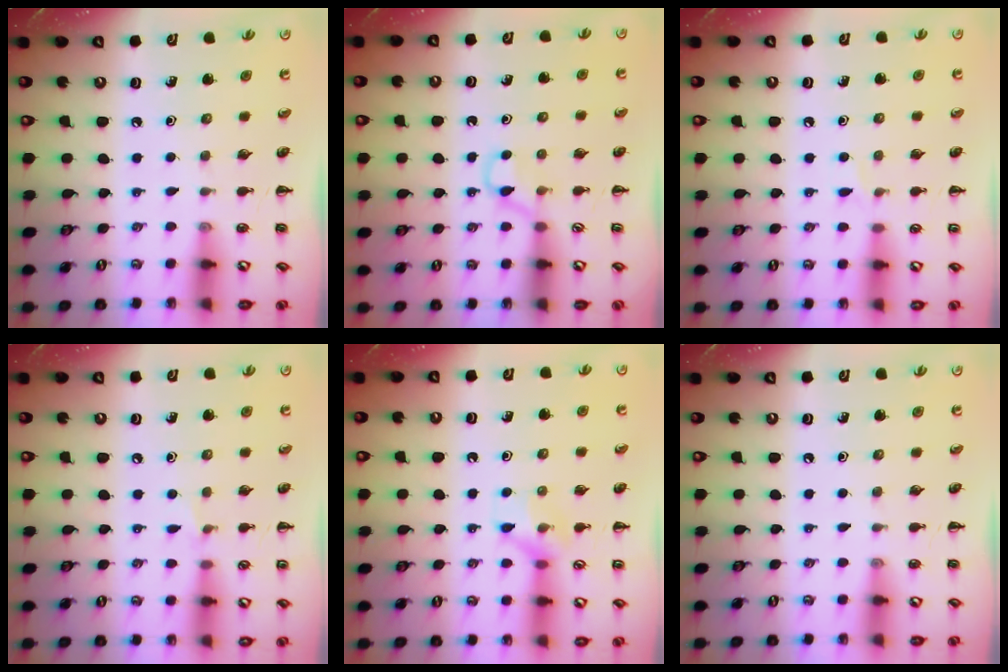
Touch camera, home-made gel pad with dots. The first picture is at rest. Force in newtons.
{"total": 2.7, "press": 2.4, "slide": 1.1}
{"total": 3.3, "press": 3.2, "slide": 1.0}
{"total": 3.5, "press": 3.4, "slide": 1.1}
{"total": 8.6, "press": 8.5, "slide": 1.3}
{"total": 0.0}